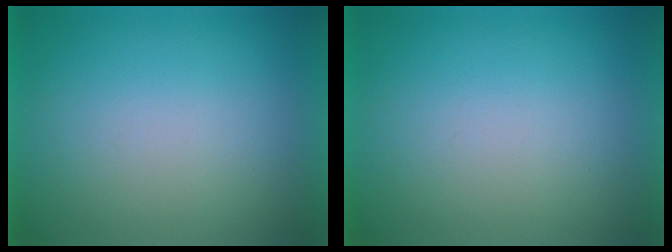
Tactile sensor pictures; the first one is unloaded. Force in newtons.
{"total": 0.0}